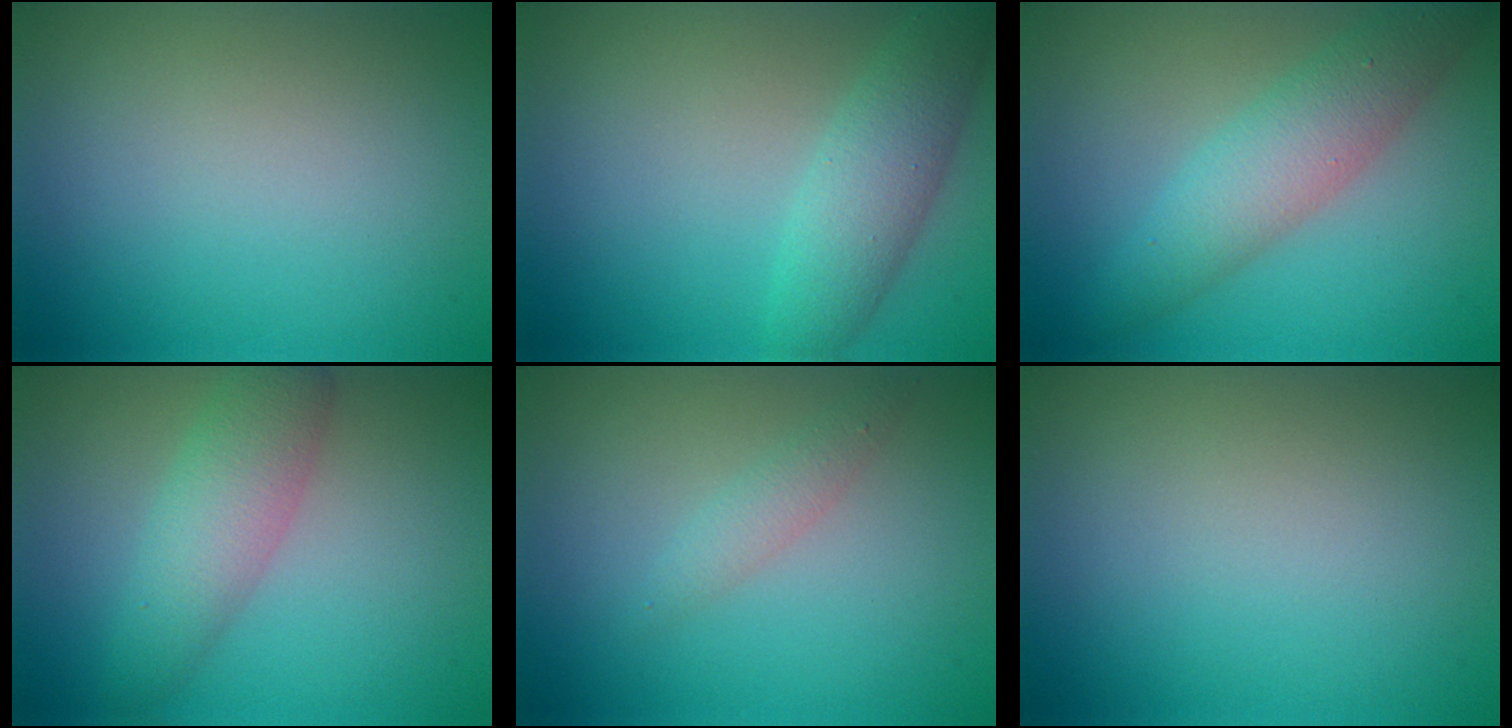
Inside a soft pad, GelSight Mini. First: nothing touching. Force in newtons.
{"total": 3.9, "press": 3.9, "slide": 0.1}
{"total": 4.6, "press": 4.6, "slide": 0.1}
{"total": 4.3, "press": 4.2, "slide": 0.0}
{"total": 1.4, "press": 1.4, "slide": 0.0}
{"total": 0.0}